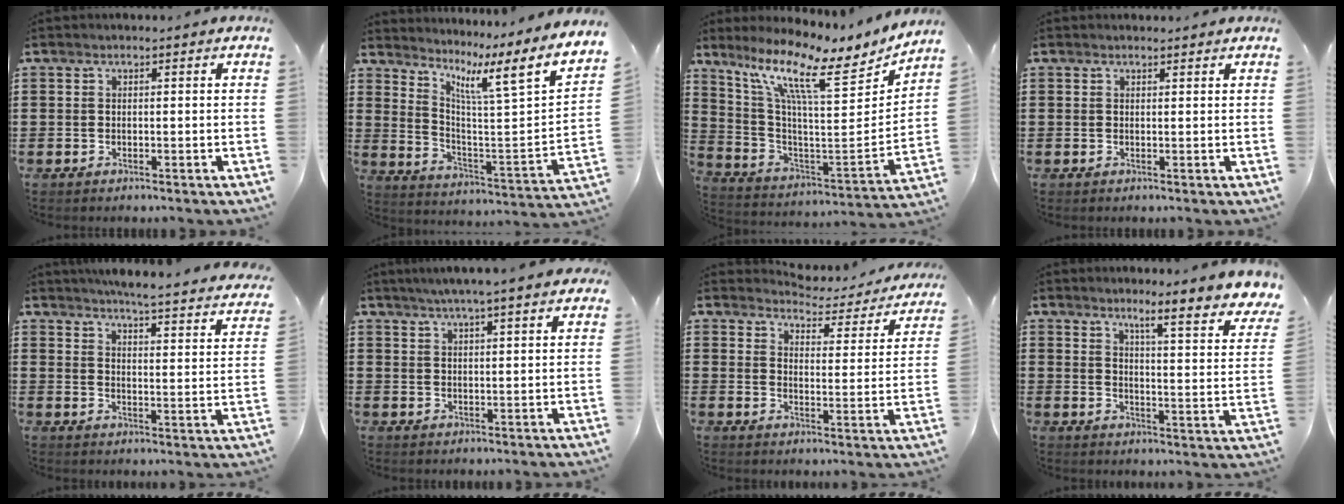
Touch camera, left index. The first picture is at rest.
{"total": 7.9, "force": [5.1, -0.2, 6.1], "torque": [-0.116, -0.060, 0.062]}
{"total": 11.6, "force": [8.7, 1.3, 7.6], "torque": [-0.177, -0.070, 0.138]}
{"total": 0.6, "force": [0.5, 0.2, 0.0], "torque": [-0.001, 0.002, 0.010]}
{"total": 4.7, "force": [4.5, -0.4, 1.3], "torque": [-0.039, -0.042, 0.071]}
{"total": 3.9, "force": [3.3, 0.1, 2.1], "torque": [-0.048, -0.001, 0.059]}
{"total": 3.7, "force": [3.7, 0.6, 0.3], "torque": [-0.023, -0.029, 0.058]}
{"total": 5.7, "force": [4.7, -0.7, 3.1], "torque": [-0.055, -0.051, 0.066]}